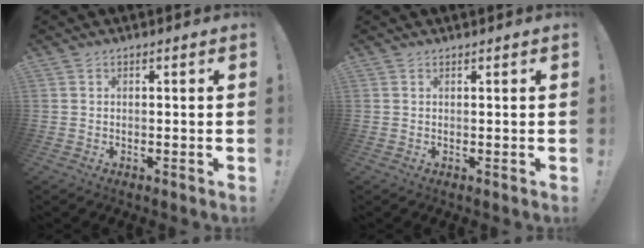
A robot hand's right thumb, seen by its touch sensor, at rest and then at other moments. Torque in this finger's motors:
{"motor_torque": [0.04, 0.04, 0.01, -0.11, 0.01]}